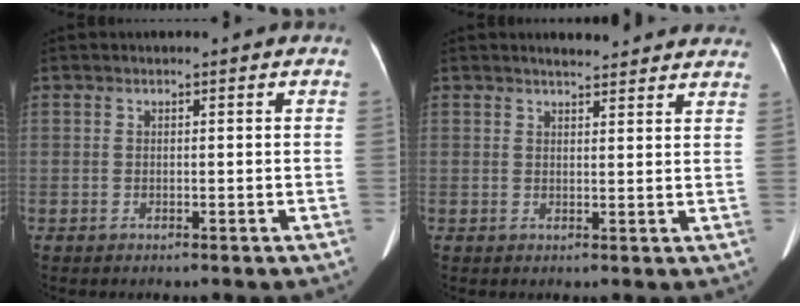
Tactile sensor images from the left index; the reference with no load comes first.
{"total": 7.9, "force": [7.3, 1.5, 2.6], "torque": [-0.026, 0.010, 0.075]}